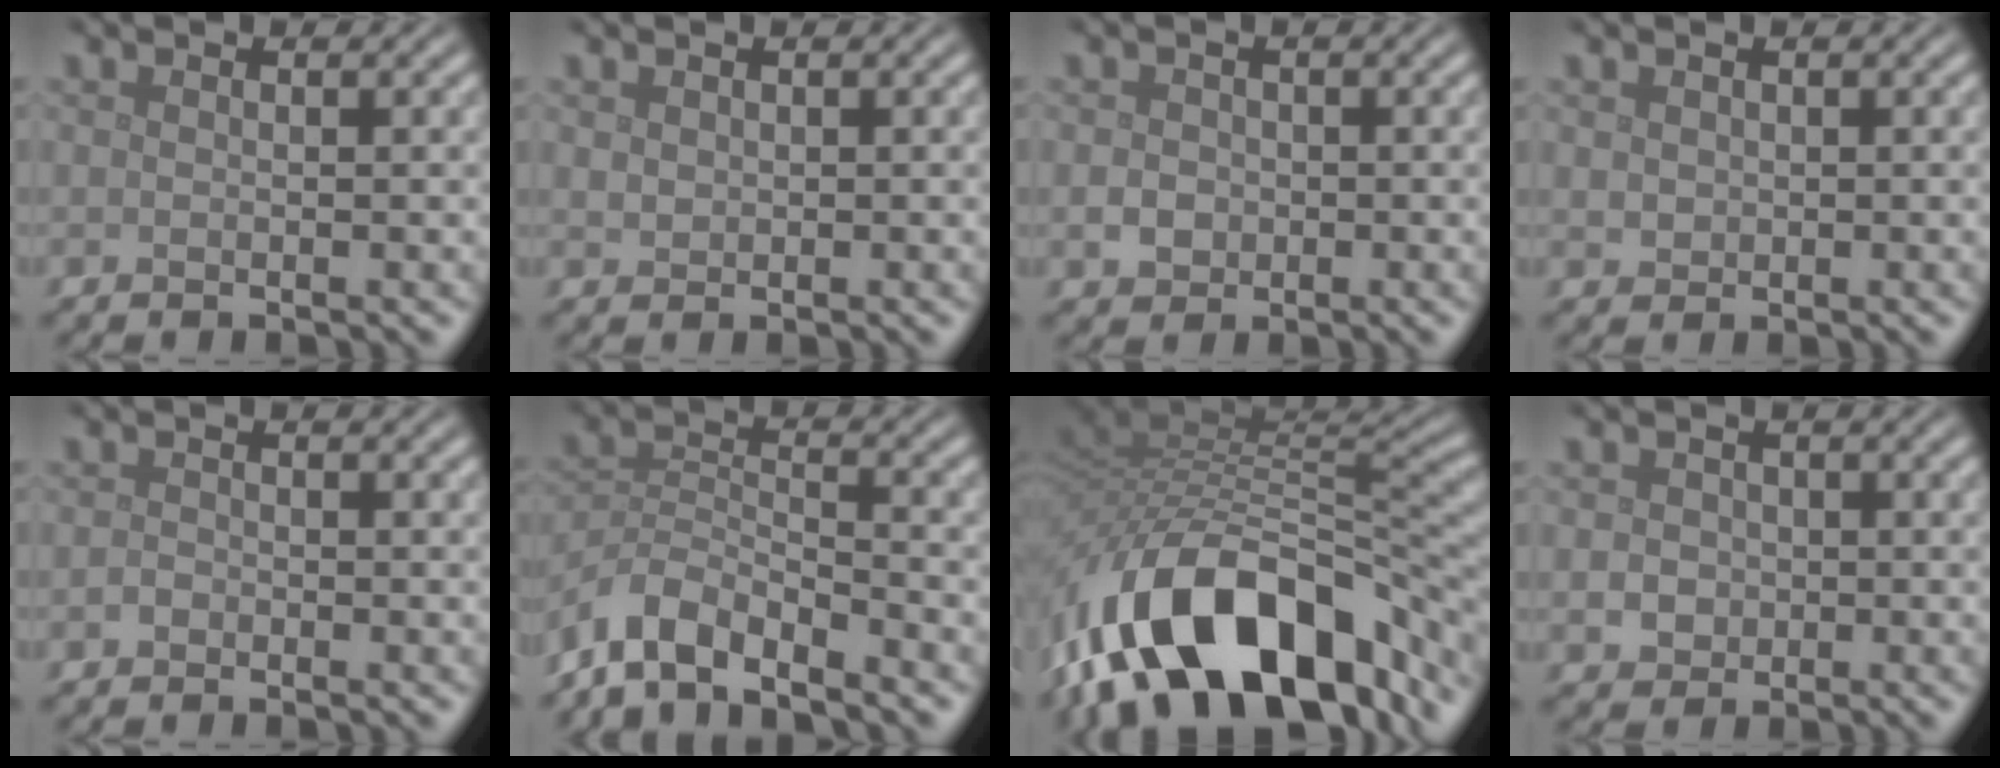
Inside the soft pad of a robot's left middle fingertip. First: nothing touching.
{"total": 0.8, "force": [0.4, 0.6, 0.2], "torque": [-0.005, -0.002, 0.011]}
{"total": 1.7, "force": [-0.3, 1.5, 0.6], "torque": [-0.006, -0.004, -0.008]}
{"total": 1.0, "force": [0.4, 0.8, 0.3], "torque": [-0.007, -0.003, 0.011]}
{"total": 0.7, "force": [-0.4, 0.5, 0.2], "torque": [-0.005, -0.002, -0.009]}
{"total": 5.3, "force": [-4.7, 1.4, 2.1], "torque": [-0.035, -0.004, -0.099]}
{"total": 16.1, "force": [-8.8, 8.5, 10.5], "torque": [-0.198, 0.007, -0.141]}
{"total": 2.0, "force": [-0.1, 1.9, 0.7], "torque": [-0.003, -0.004, -0.001]}